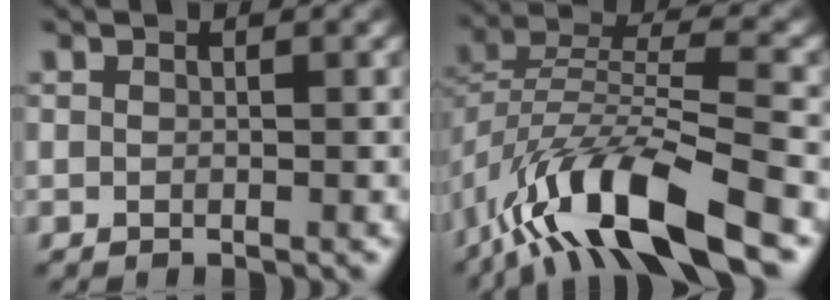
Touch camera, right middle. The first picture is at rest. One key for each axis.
{"total": 12.2, "fx": -7.8, "fy": 3.4, "fz": 8.7, "tx": -0.165, "ty": 0.003, "tz": -0.152}